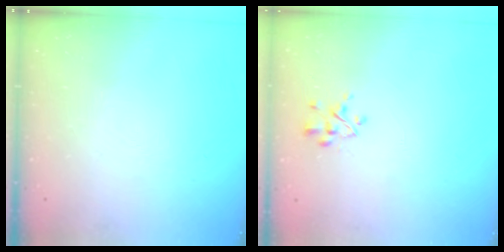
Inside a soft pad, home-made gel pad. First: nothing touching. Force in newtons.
{"total": 2.7, "press": 2.6, "slide": 0.7}